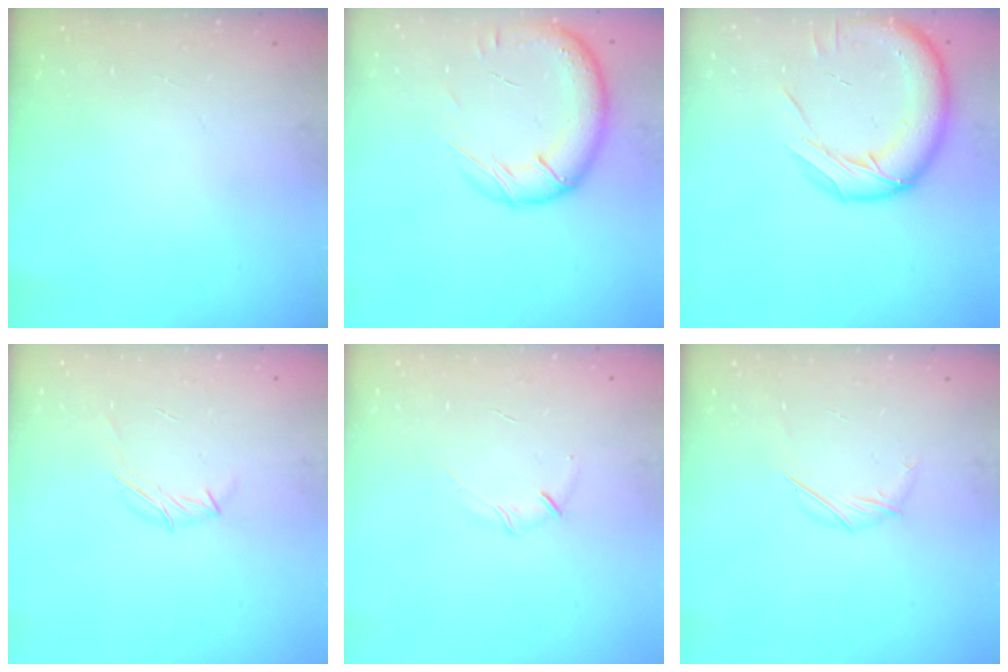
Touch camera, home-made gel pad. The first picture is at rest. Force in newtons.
{"total": 18.0, "press": 17.4, "slide": 4.4}
{"total": 16.0, "press": 15.9, "slide": 1.9}
{"total": 6.0, "press": 5.9, "slide": 1.1}
{"total": 3.7, "press": 3.6, "slide": 1.1}
{"total": 4.8, "press": 4.7, "slide": 1.1}